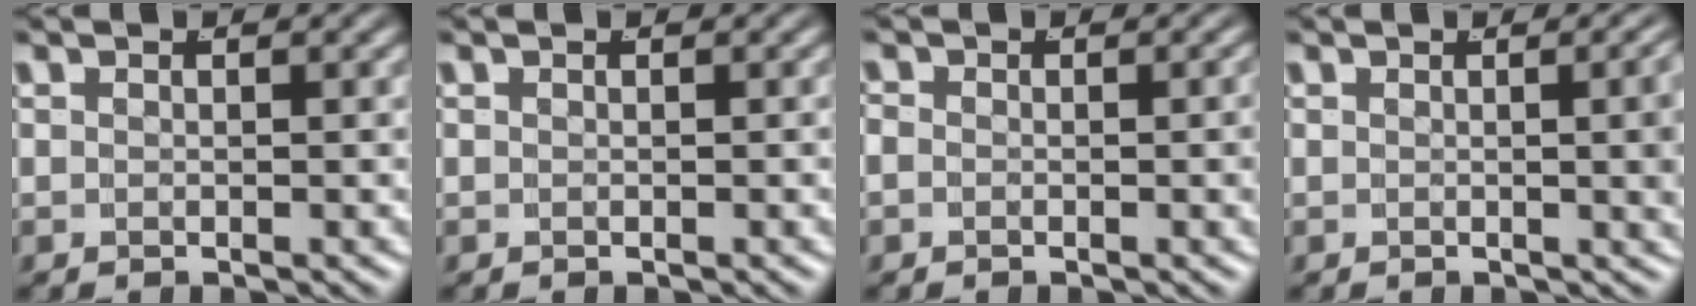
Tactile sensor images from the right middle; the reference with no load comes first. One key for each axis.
{"total": 0.0}
{"total": 1.7, "fx": -0.3, "fy": 1.2, "fz": 1.2, "tx": -0.021, "ty": -0.001, "tz": -0.007}
{"total": 3.8, "fx": 0.6, "fy": 1.1, "fz": 3.6, "tx": -0.017, "ty": 0.015, "tz": -0.001}